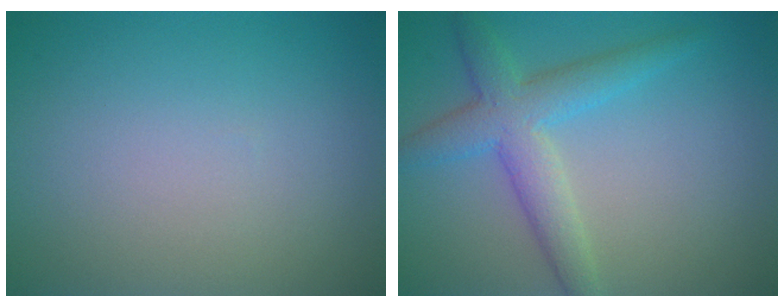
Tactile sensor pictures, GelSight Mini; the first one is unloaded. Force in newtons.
{"total": 4.6, "press": 4.6, "slide": 0.1}